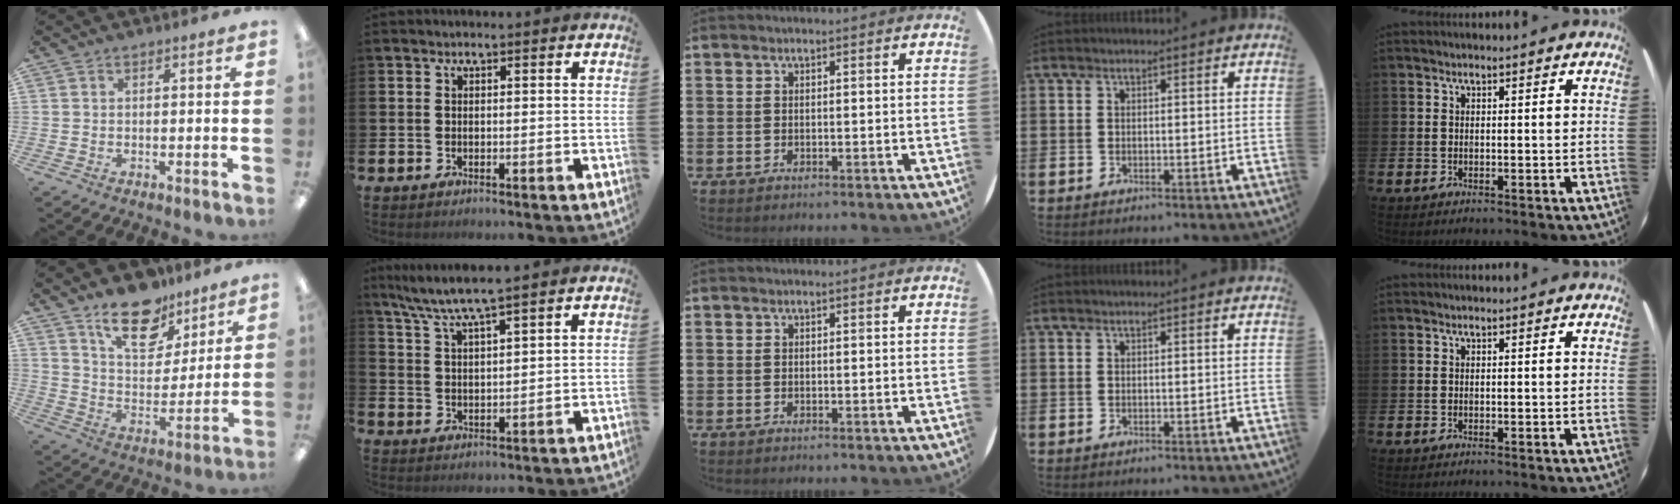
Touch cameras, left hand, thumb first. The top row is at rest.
{"thumb": {"total": 15.6, "force": [11.1, 8.0, 7.4], "torque": [-0.108, -0.062, 0.199]}, "index": {"total": 5.9, "force": [5.4, -0.4, 2.3], "torque": [-0.068, -0.022, 0.096]}}